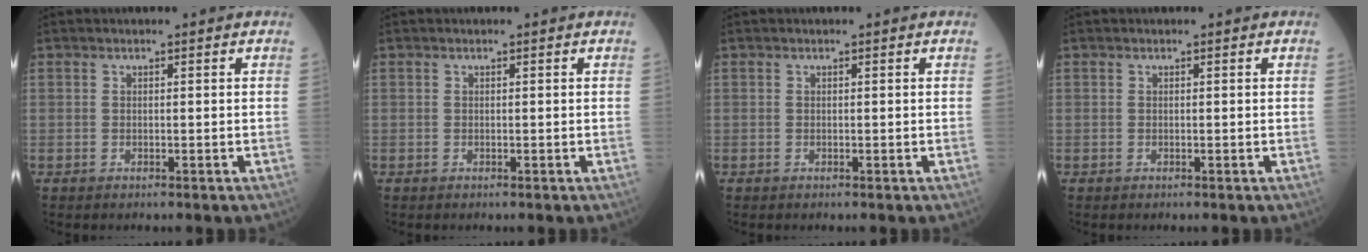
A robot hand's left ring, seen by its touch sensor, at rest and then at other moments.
{"total": 0.0}
{"total": 0.0}
{"total": 0.0}